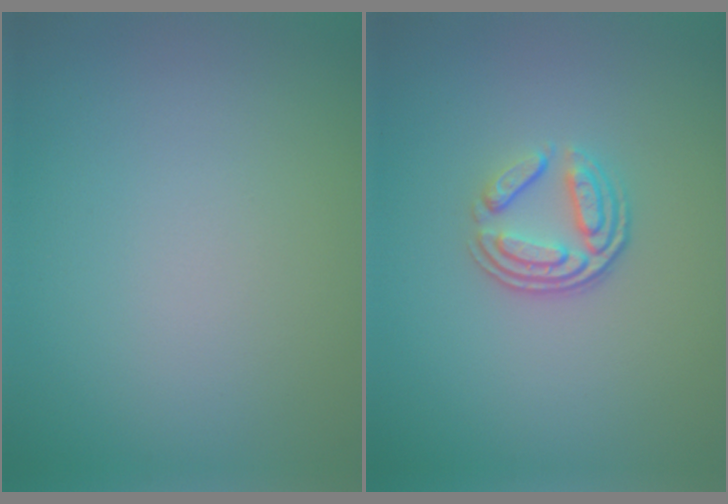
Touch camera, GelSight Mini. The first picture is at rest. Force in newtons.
{"total": 3.4, "press": 2.5, "slide": 2.3}